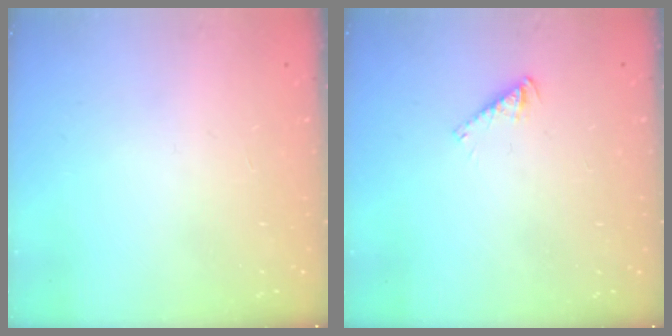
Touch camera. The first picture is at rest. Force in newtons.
{"total": 2.5, "press": 2.5, "slide": 0.0}